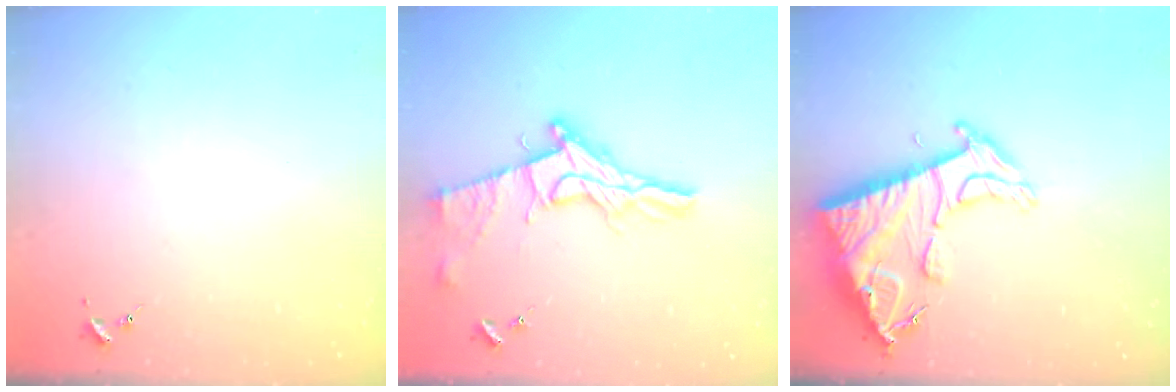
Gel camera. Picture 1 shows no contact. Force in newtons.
{"total": 14.8, "press": 14.8, "slide": 1.1}
{"total": 15.7, "press": 15.6, "slide": 1.3}